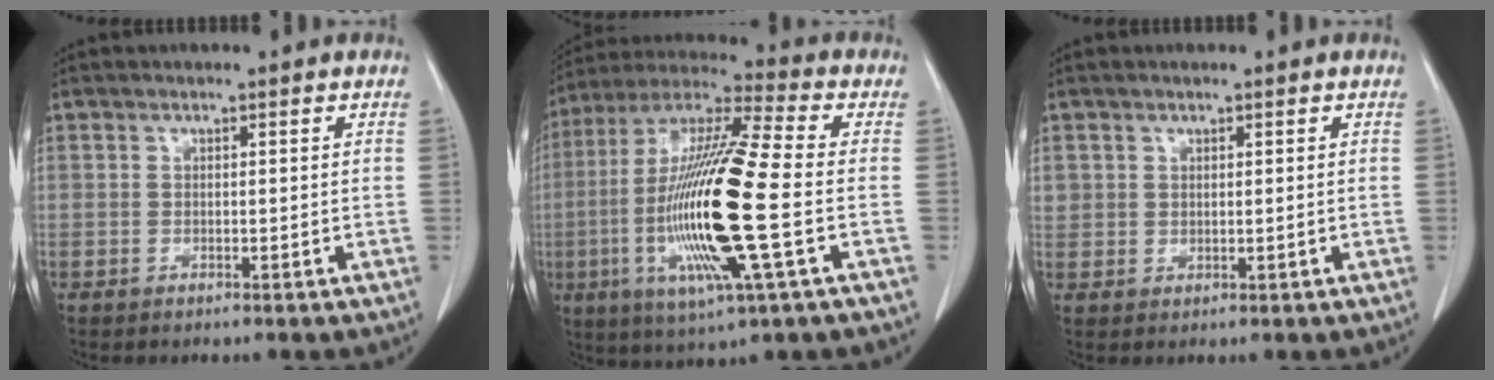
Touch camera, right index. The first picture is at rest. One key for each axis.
{"total": 21.0, "fx": -3.9, "fy": 1.5, "fz": 20.6, "tx": -0.434, "ty": -0.017, "tz": -0.076}
{"total": 2.5, "fx": 0.9, "fy": 2.2, "fz": 0.6, "tx": -0.010, "ty": 0.005, "tz": 0.019}